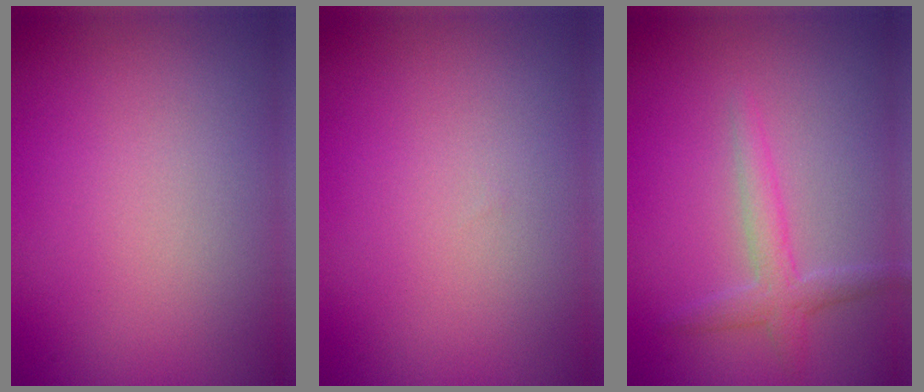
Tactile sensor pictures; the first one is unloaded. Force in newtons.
{"total": 0.0}
{"total": 2.3, "press": 2.3, "slide": 0.1}